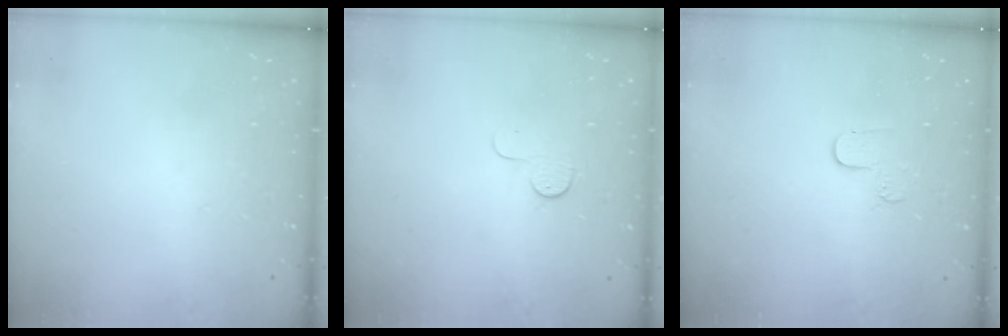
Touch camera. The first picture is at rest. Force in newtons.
{"total": 4.6, "press": 4.6, "slide": 0.4}
{"total": 4.1, "press": 4.0, "slide": 0.4}